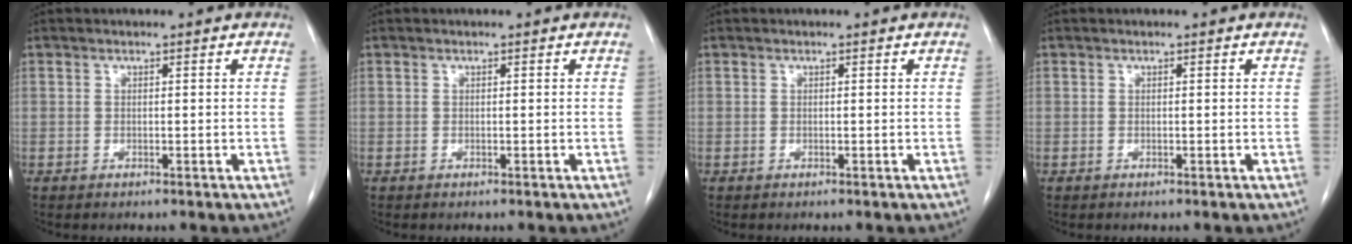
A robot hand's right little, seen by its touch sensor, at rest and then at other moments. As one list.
[{"total": 0.0}, {"total": 0.0}, {"total": 0.0}]